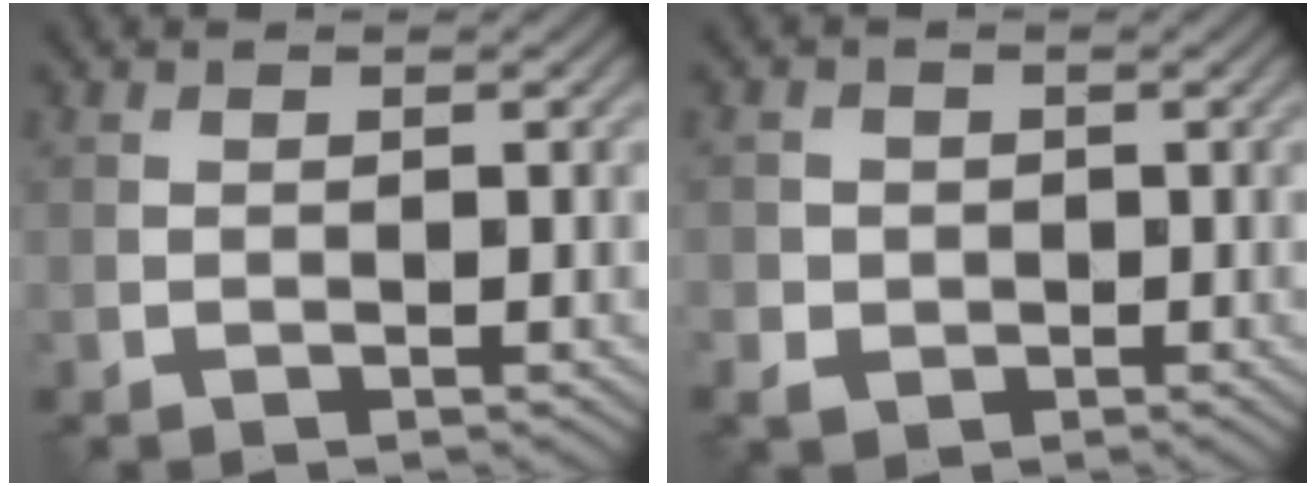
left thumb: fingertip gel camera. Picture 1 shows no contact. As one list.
[{"total": 3.2, "force": [-0.5, 3.0, 0.7], "torque": [-0.014, -0.002, -0.016]}]